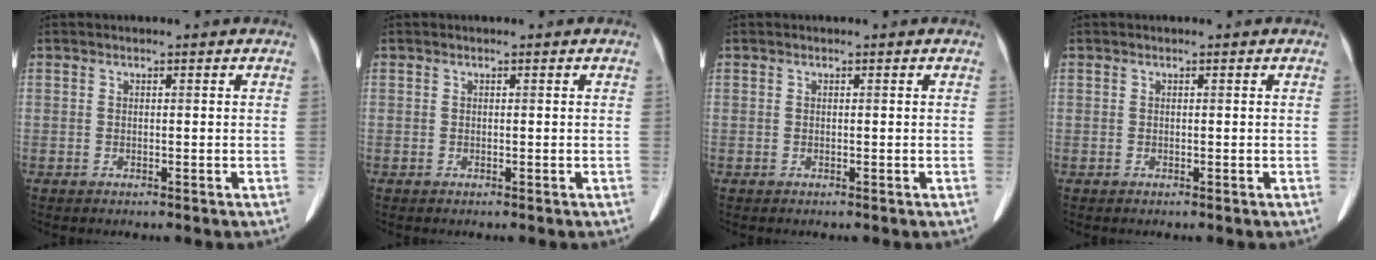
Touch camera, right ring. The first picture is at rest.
{"total": 0.0}
{"total": 0.0}
{"total": 0.0}